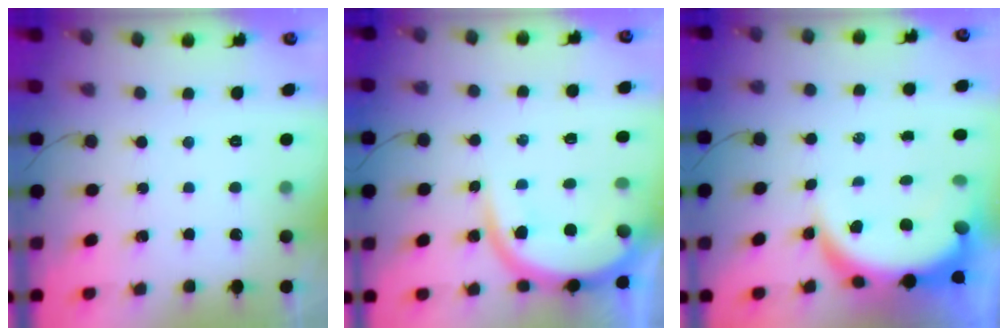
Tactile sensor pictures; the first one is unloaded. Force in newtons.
{"total": 9.6, "press": 9.6, "slide": 1.1}
{"total": 9.6, "press": 9.6, "slide": 1.2}